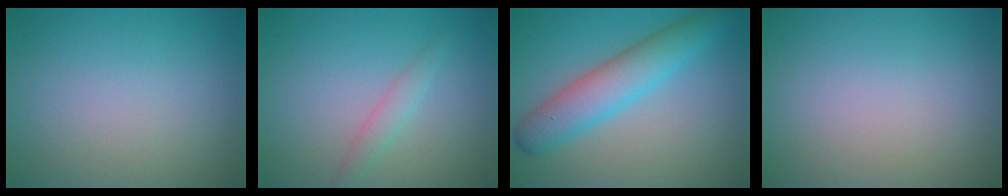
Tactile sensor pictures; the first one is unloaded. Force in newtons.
{"total": 1.5, "press": 1.5, "slide": 0.1}
{"total": 5.3, "press": 5.3, "slide": 0.0}
{"total": 0.0}